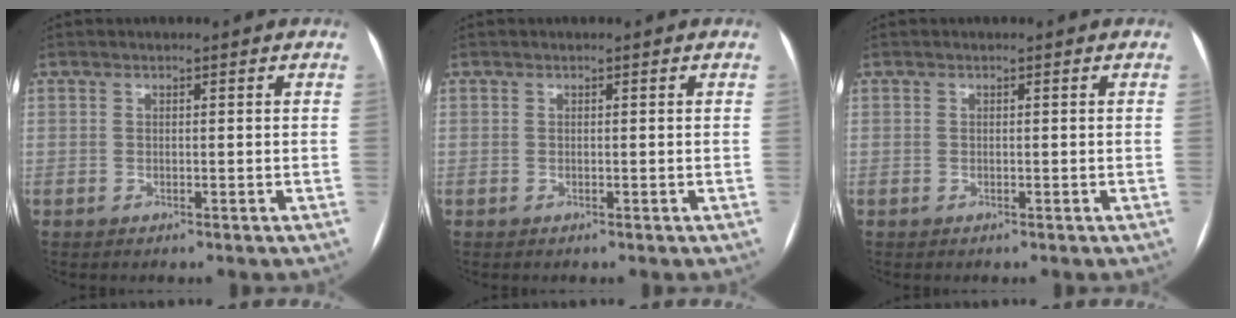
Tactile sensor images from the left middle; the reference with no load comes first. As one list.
[{"total": 0.0}, {"total": 0.0}]